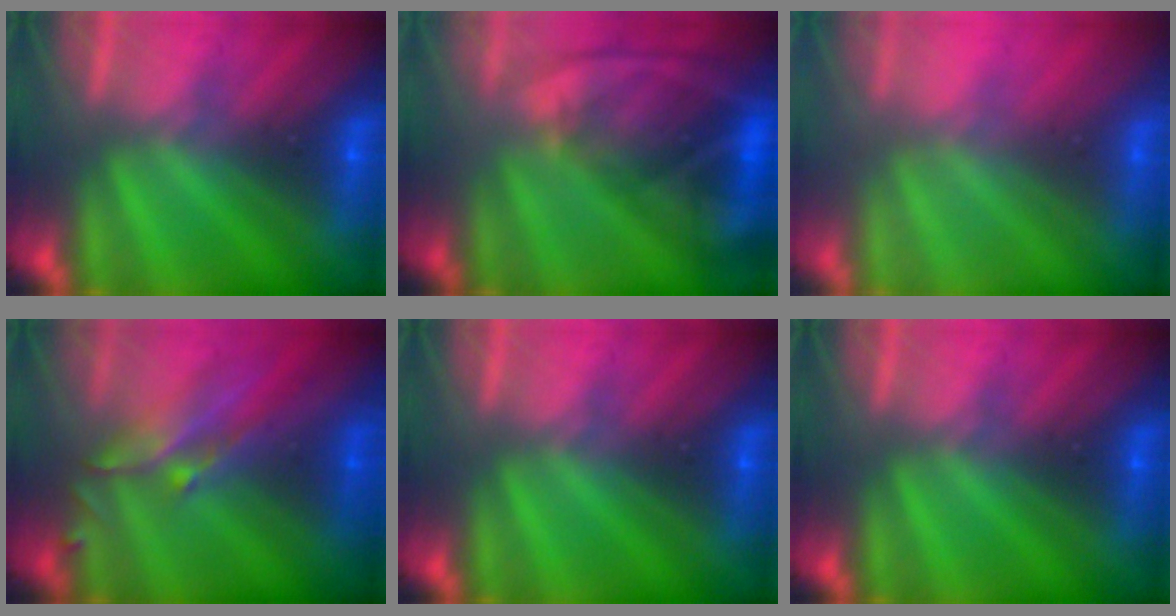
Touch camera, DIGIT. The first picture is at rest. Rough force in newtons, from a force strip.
{"total": 7.5}
{"total": 2.6}
{"total": 2.8}
{"total": 0.0}
{"total": 0.0}